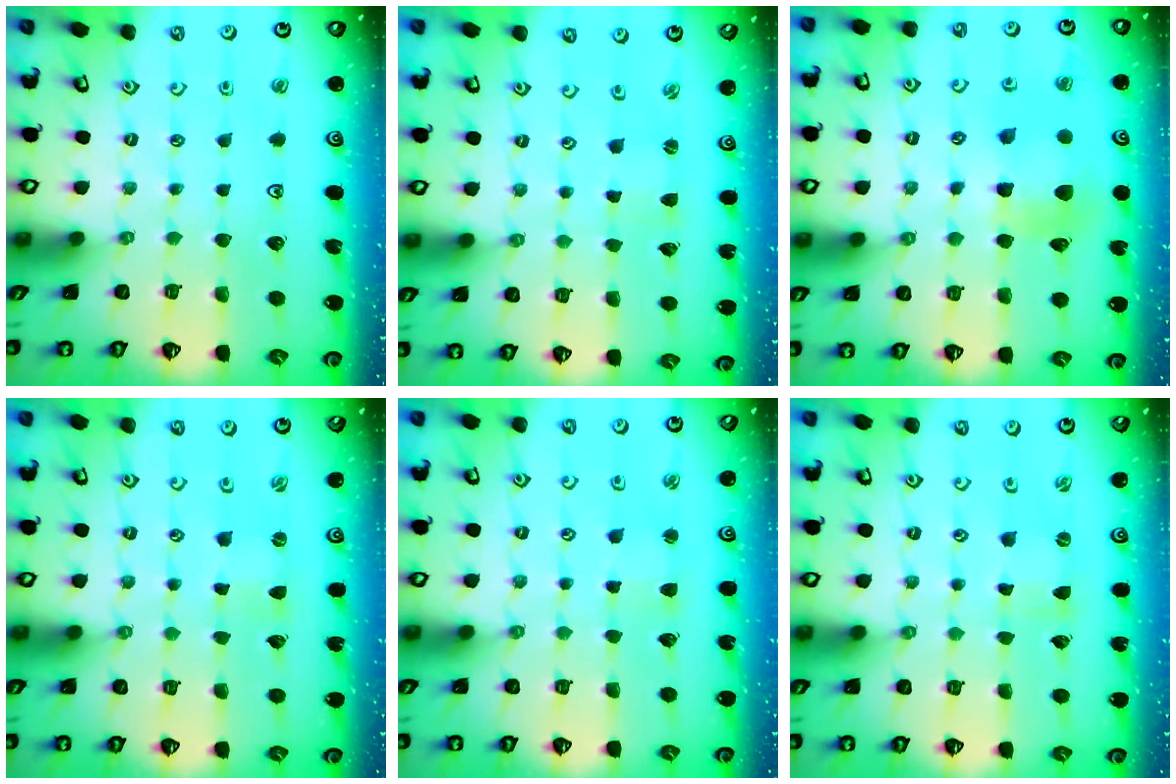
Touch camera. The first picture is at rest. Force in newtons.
{"total": 0.9, "press": 0.9, "slide": 0.1}
{"total": 10.4, "press": 10.4, "slide": 0.8}
{"total": 0.0}
{"total": 2.9, "press": 2.9, "slide": 0.3}
{"total": 0.0}